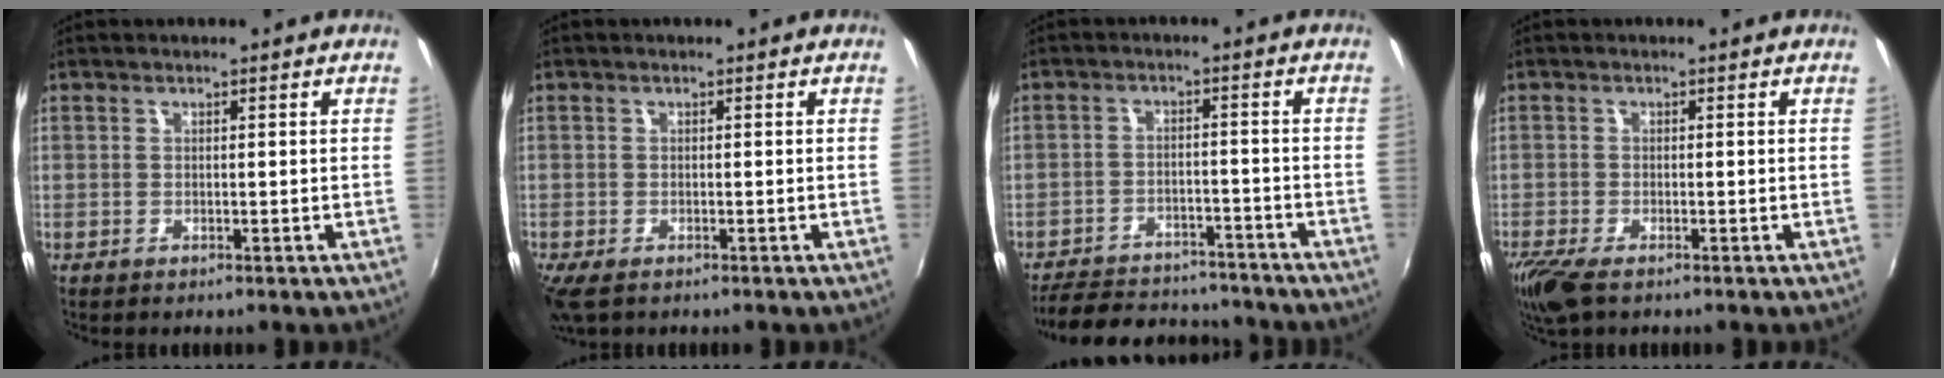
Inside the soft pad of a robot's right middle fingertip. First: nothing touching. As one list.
[{"total": 3.4, "force": [-2.2, 1.5, 2.2], "torque": [-0.046, -0.017, -0.036]}, {"total": 16.2, "force": [-14.1, 5.7, 5.6], "torque": [-0.136, 0.013, -0.192]}, {"total": 5.2, "force": [-3.6, 1.5, 3.4], "torque": [-0.082, -0.023, -0.070]}]